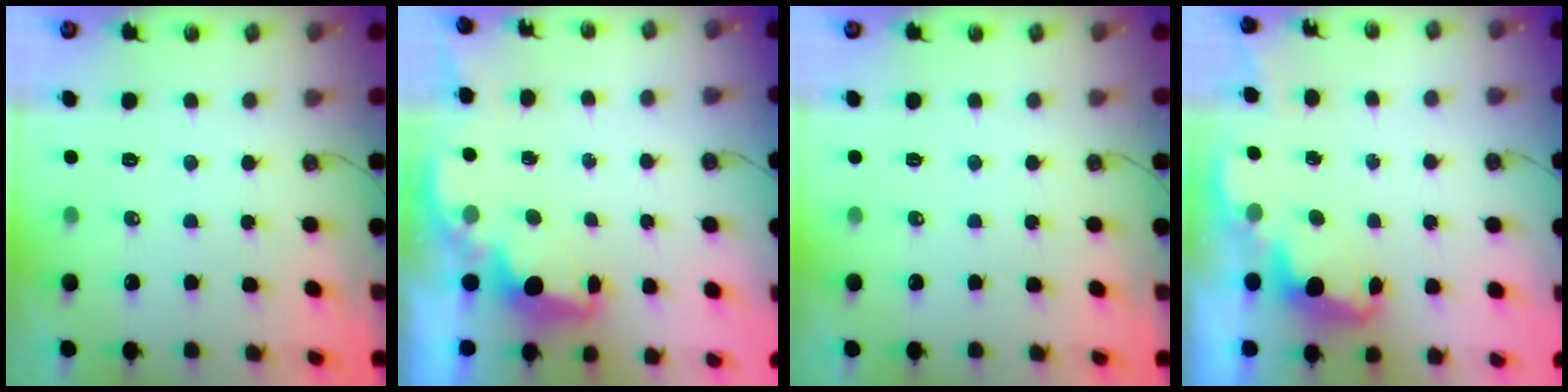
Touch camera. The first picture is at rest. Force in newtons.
{"total": 2.3, "press": 2.2, "slide": 0.7}
{"total": 0.0}
{"total": 2.3, "press": 2.2, "slide": 0.7}